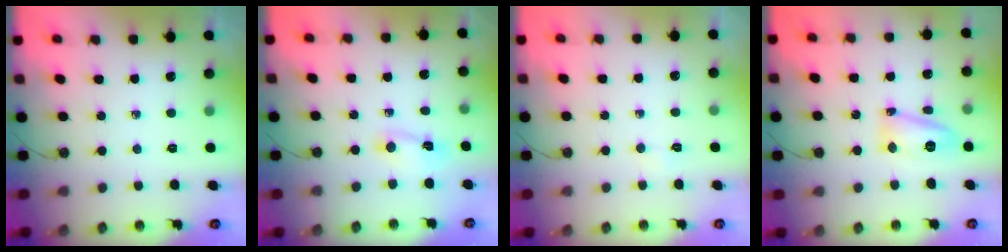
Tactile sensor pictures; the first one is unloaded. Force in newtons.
{"total": 2.1, "press": 2.1, "slide": 0.3}
{"total": 2.8, "press": 2.7, "slide": 0.4}
{"total": 11.4, "press": 10.7, "slide": 4.0}